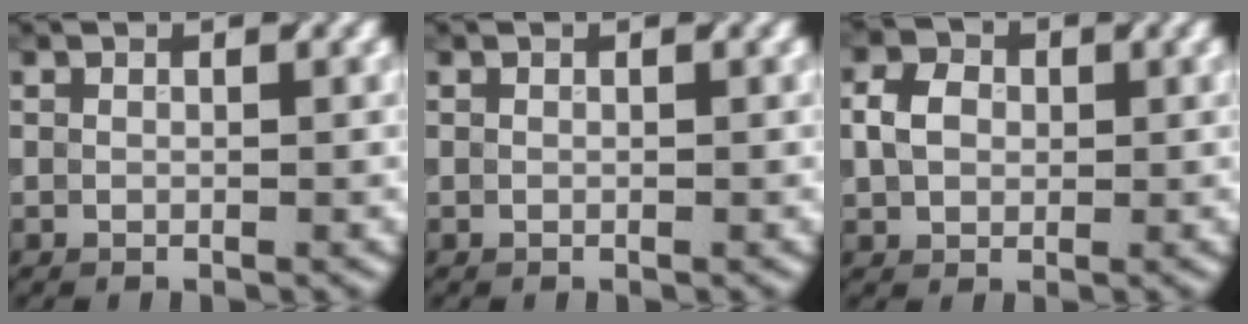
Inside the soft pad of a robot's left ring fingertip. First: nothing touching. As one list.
[{"total": 0.0}, {"total": 3.1, "force": [0.1, 2.4, 2.0], "torque": [-0.046, 0.011, 0.006]}]